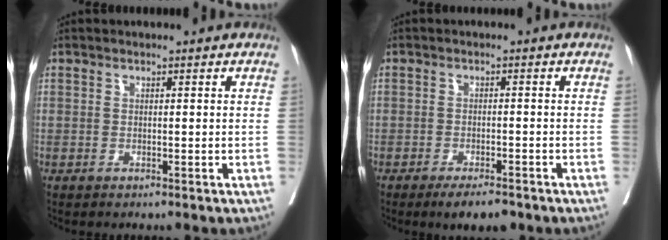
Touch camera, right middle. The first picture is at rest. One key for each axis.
{"total": 4.3, "fx": -3.2, "fy": 1.1, "fz": 2.7, "tx": -0.036, "ty": -0.002, "tz": -0.048}